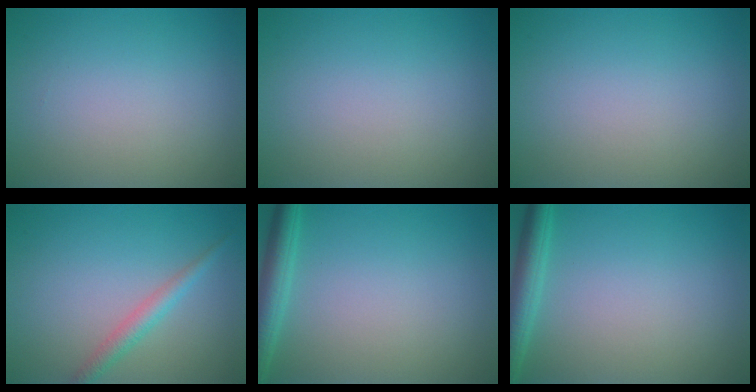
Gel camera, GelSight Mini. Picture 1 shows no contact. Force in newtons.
{"total": 0.0}
{"total": 0.0}
{"total": 2.0, "press": 2.0, "slide": 0.0}
{"total": 3.0, "press": 3.0, "slide": 0.2}
{"total": 3.0, "press": 3.0, "slide": 0.2}